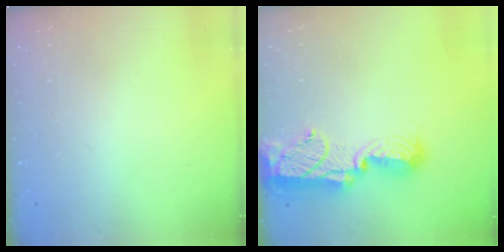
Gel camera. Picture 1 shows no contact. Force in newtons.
{"total": 15.4, "press": 14.2, "slide": 6.0}